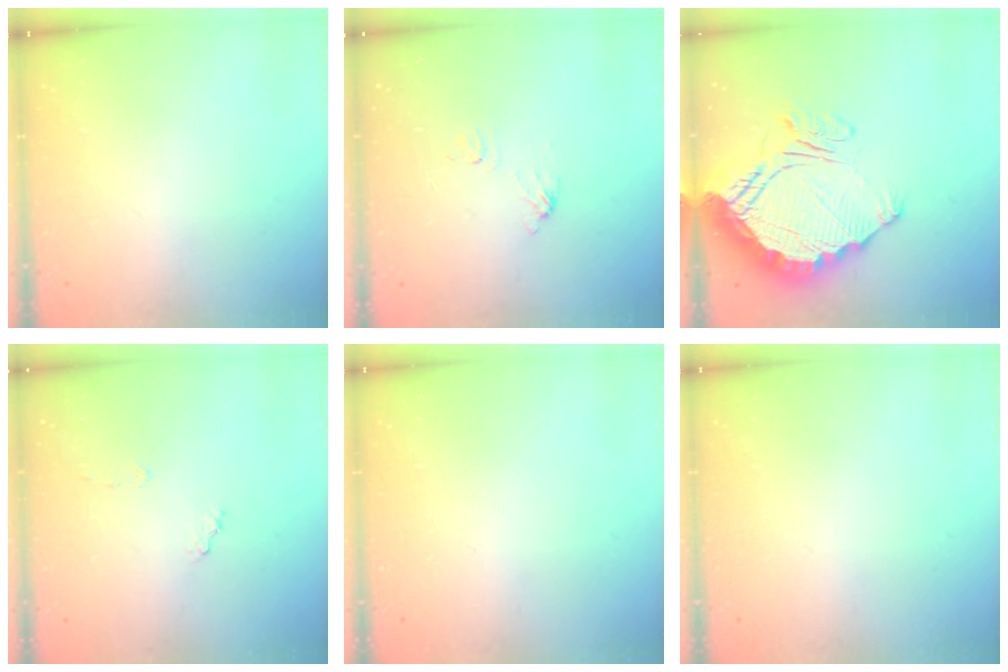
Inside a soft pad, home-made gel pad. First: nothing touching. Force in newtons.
{"total": 5.7, "press": 5.7, "slide": 0.4}
{"total": 22.0, "press": 21.9, "slide": 1.7}
{"total": 7.1, "press": 7.1, "slide": 0.5}
{"total": 0.0}
{"total": 0.0}